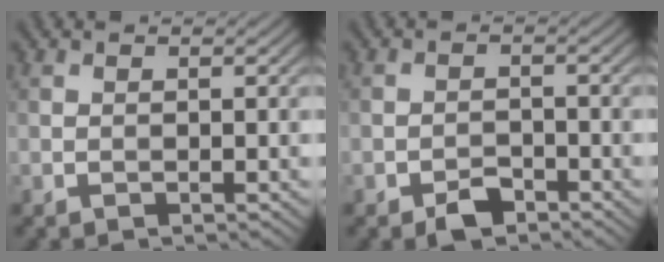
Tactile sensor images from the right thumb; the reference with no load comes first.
{"total": 2.6, "force": [-1.9, 1.2, 1.3], "torque": [-0.020, 0.002, -0.039]}